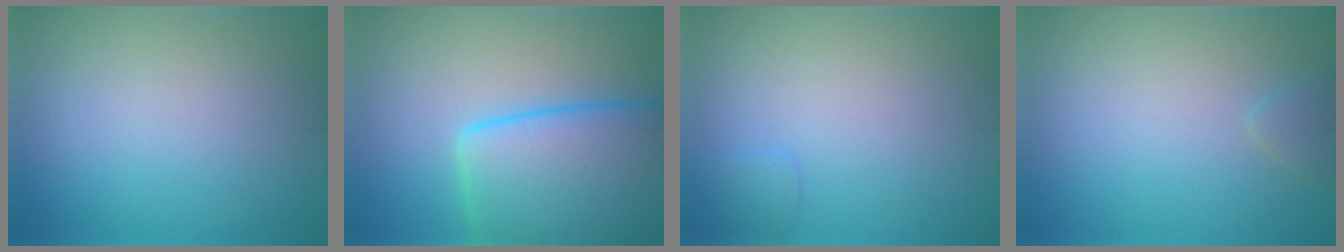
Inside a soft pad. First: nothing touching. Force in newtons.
{"total": 10.8, "press": 10.8, "slide": 0.6}
{"total": 0.9, "press": 0.9, "slide": 0.1}
{"total": 1.0, "press": 1.0, "slide": 0.1}